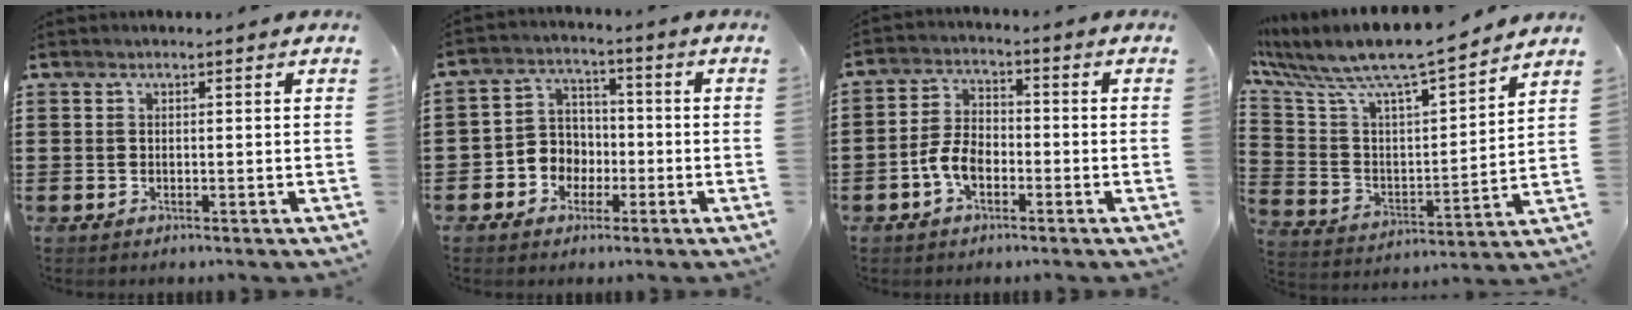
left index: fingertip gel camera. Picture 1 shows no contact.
{"total": 5.1, "force": [-1.9, 4.6, 1.2], "torque": [-0.045, 0.010, -0.041]}
{"total": 5.2, "force": [-2.2, 2.9, 3.8], "torque": [-0.093, 0.001, -0.048]}
{"total": 8.9, "force": [7.9, 0.7, 4.1], "torque": [-0.116, -0.063, 0.129]}